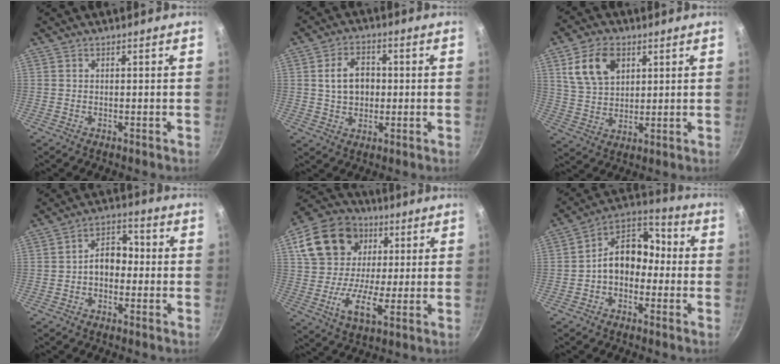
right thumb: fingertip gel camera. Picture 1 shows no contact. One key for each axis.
{"total": 7.7, "fx": 0.5, "fy": 5.8, "fz": 5.1, "tx": -0.067, "ty": 0.012, "tz": 0.008}
{"total": 10.8, "fx": 4.3, "fy": 7.2, "fz": 6.8, "tx": -0.106, "ty": -0.009, "tz": 0.085}
{"total": 6.9, "fx": -0.8, "fy": 4.9, "fz": 4.7, "tx": -0.033, "ty": 0.027, "tz": -0.025}
{"total": 17.6, "fx": 4.5, "fy": 13.6, "fz": 10.3, "tx": -0.161, "ty": 0.017, "tz": 0.068}
{"total": 12.1, "fx": -1.4, "fy": 8.9, "fz": 8.0, "tx": -0.078, "ty": 0.056, "tz": -0.044}